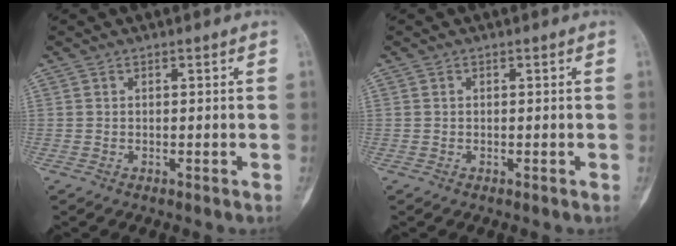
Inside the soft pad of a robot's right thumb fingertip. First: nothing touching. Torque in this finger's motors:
{"motor_torque": [0.27, 0.13, 0.02, -0.11, 0.03]}